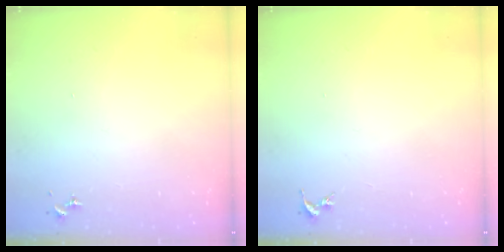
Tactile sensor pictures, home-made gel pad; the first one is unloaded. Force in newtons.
{"total": 0.0}